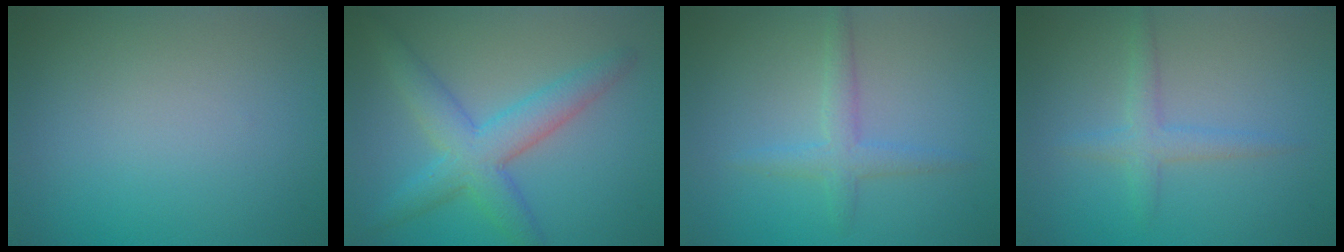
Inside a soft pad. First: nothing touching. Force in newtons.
{"total": 5.4, "press": 5.4, "slide": 0.1}
{"total": 2.3, "press": 2.3, "slide": 0.2}
{"total": 2.0, "press": 2.0, "slide": 0.1}